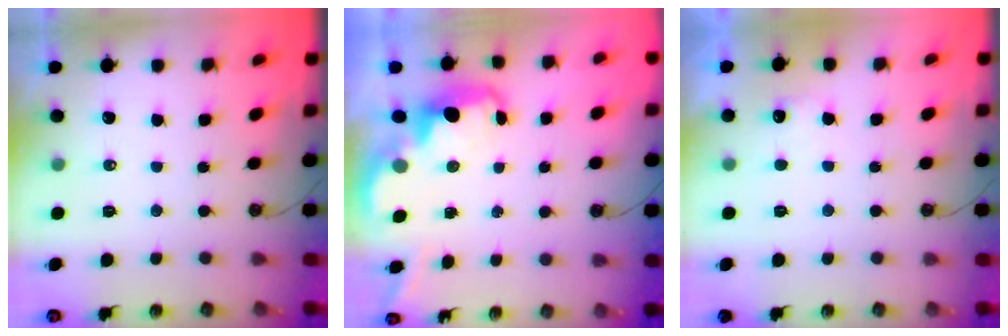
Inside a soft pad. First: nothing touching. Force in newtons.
{"total": 2.9, "press": 2.8, "slide": 0.6}
{"total": 5.7, "press": 5.6, "slide": 1.0}